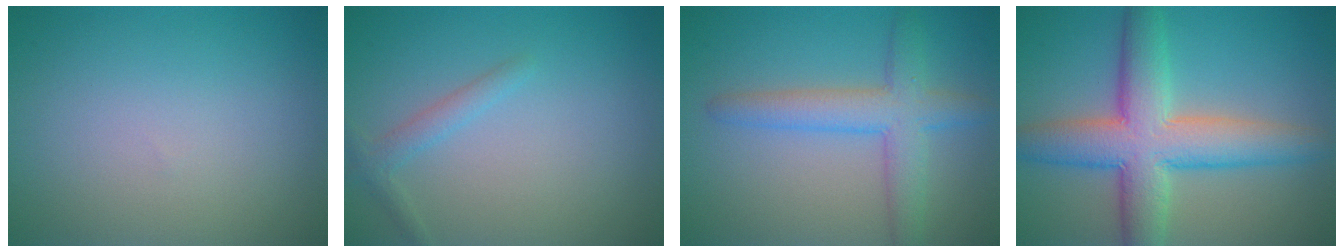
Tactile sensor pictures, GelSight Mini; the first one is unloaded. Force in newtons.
{"total": 1.6, "press": 1.6, "slide": 0.1}
{"total": 4.5, "press": 4.5, "slide": 0.2}
{"total": 8.6, "press": 8.6, "slide": 0.5}